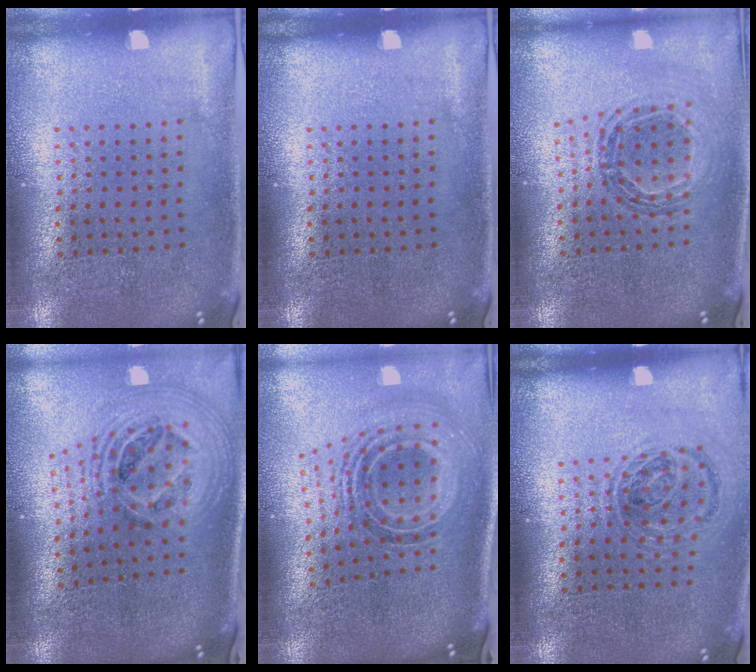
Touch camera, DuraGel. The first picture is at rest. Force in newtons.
{"total": 0.0}
{"total": 0.8, "press": 0.8, "slide": 0.1}
{"total": 2.7, "press": 1.9, "slide": 1.9}
{"total": 1.8, "press": 1.3, "slide": 1.2}
{"total": 0.9, "press": 0.9, "slide": 0.2}